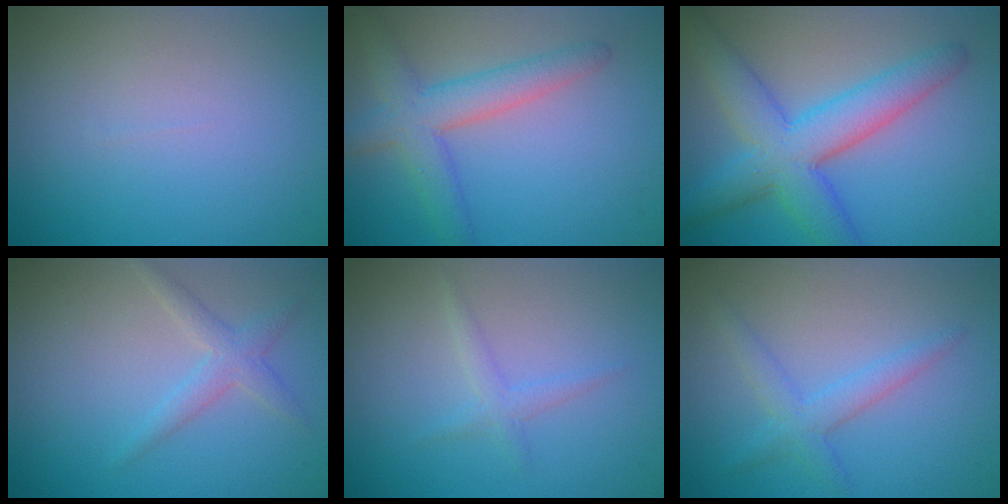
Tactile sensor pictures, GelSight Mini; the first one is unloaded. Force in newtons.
{"total": 4.5, "press": 4.5, "slide": 0.2}
{"total": 7.2, "press": 7.2, "slide": 0.1}
{"total": 2.1, "press": 2.1, "slide": 0.1}
{"total": 1.4, "press": 1.4, "slide": 0.0}
{"total": 2.4, "press": 2.4, "slide": 0.2}